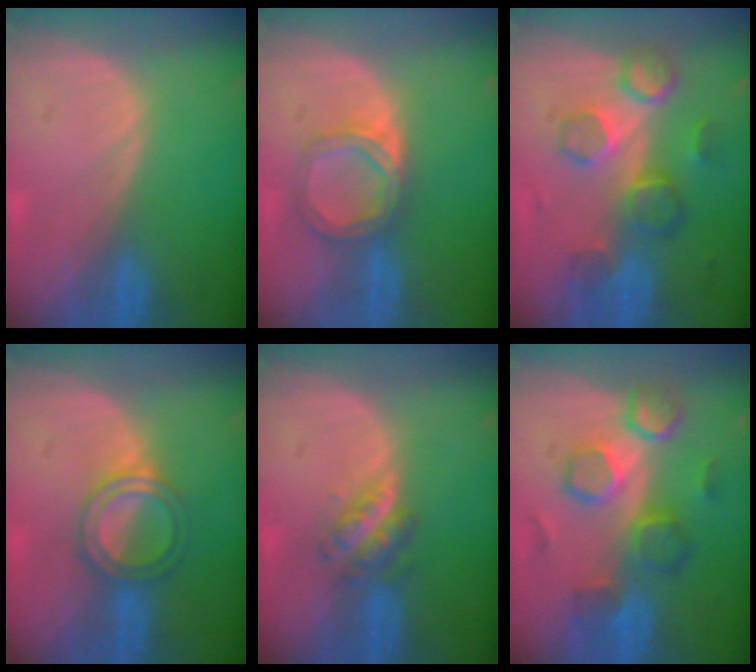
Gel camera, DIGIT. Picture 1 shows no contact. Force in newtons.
{"total": 5.4, "press": 5.2, "slide": 1.6}
{"total": 8.7, "press": 7.9, "slide": 3.6}
{"total": 5.0, "press": 5.0, "slide": 0.7}
{"total": 4.7, "press": 4.3, "slide": 2.0}
{"total": 8.4, "press": 8.3, "slide": 1.3}